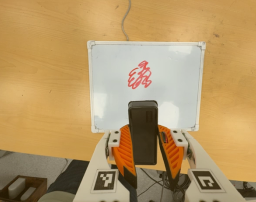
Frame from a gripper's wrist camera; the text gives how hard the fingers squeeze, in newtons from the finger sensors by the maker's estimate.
{"total": 8.0, "left": 7.1, "right": 8.8}